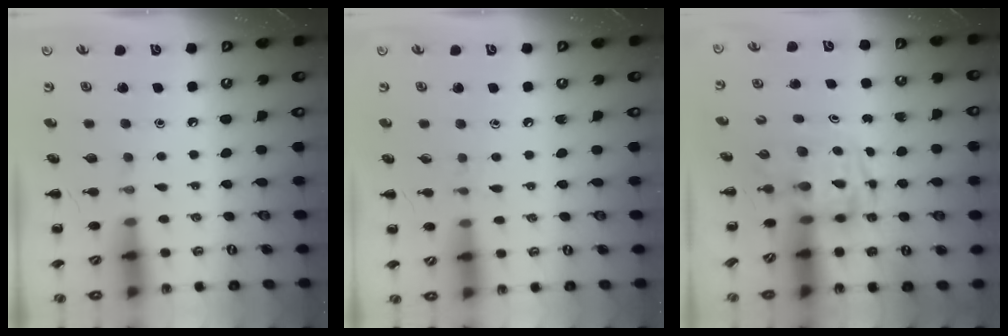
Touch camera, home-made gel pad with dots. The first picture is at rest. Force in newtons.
{"total": 4.4, "press": 4.0, "slide": 1.8}
{"total": 3.3, "press": 3.2, "slide": 0.6}